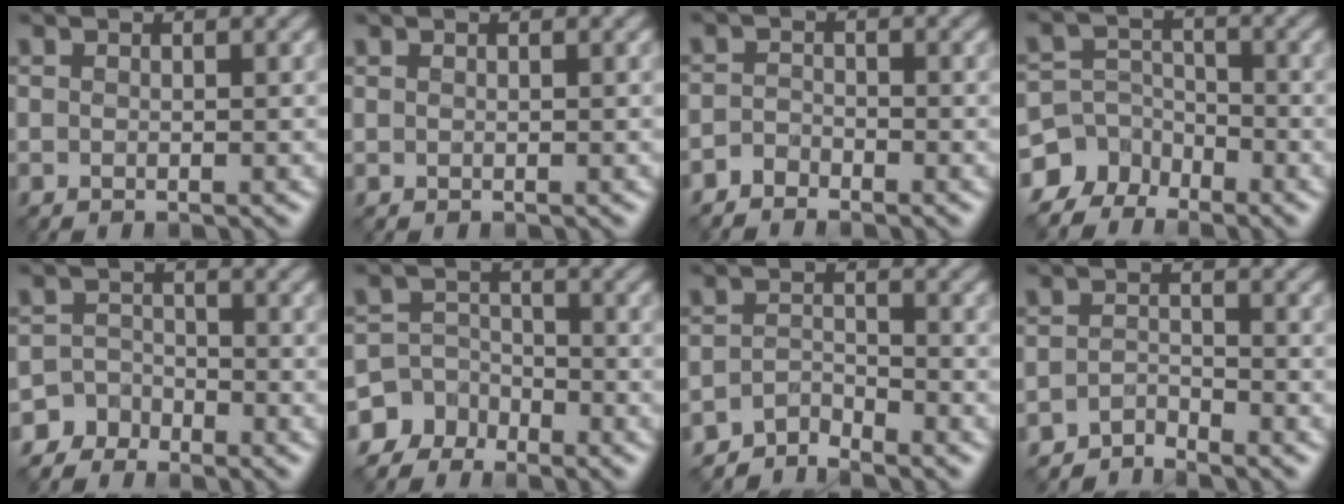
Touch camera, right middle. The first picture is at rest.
{"total": 0.0}
{"total": 1.6, "force": [-1.5, 0.4, 0.1], "torque": [-0.002, 0.003, -0.035]}
{"total": 5.7, "force": [-4.3, 3.8, 0.4], "torque": [0.015, -0.002, -0.092]}
{"total": 3.1, "force": [-2.6, 1.6, -0.4], "torque": [0.031, 0.007, -0.054]}
{"total": 5.2, "force": [-3.9, 3.5, -0.1], "torque": [0.027, -0.004, -0.085]}
{"total": 2.4, "force": [-2.4, 0.2, 0.0], "torque": [-0.001, 0.008, -0.052]}
{"total": 2.0, "force": [-2.0, 0.1, -0.1], "torque": [0.001, 0.007, -0.042]}